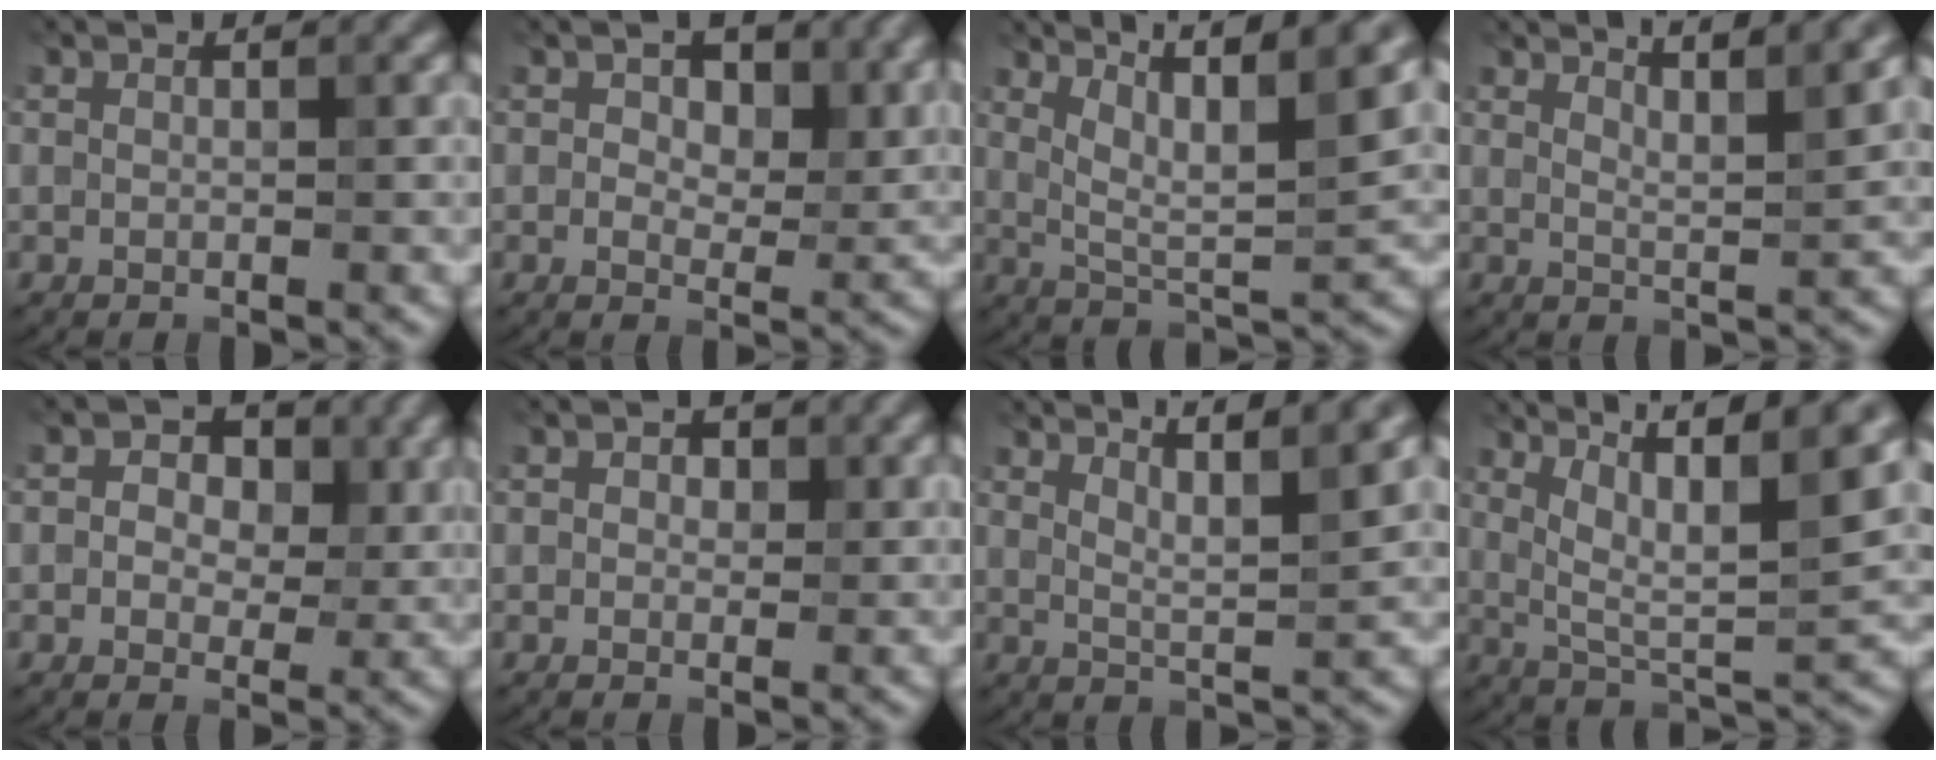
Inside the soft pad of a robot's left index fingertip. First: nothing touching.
{"total": 4.3, "force": [1.5, 2.6, 3.1], "torque": [-0.040, -0.008, 0.020]}
{"total": 9.0, "force": [5.4, 2.0, 6.9], "torque": [-0.111, 0.011, 0.091]}
{"total": 4.5, "force": [3.4, 0.9, 2.8], "torque": [-0.029, 0.012, 0.037]}
{"total": 5.3, "force": [1.6, 3.6, 3.6], "torque": [-0.040, -0.003, 0.010]}
{"total": 1.6, "force": [0.5, 1.2, 0.9], "torque": [-0.007, -0.002, 0.004]}
{"total": 5.0, "force": [3.4, 0.8, 3.5], "torque": [-0.052, 0.007, 0.046]}
{"total": 9.7, "force": [5.2, 2.4, 7.9], "torque": [-0.122, 0.012, 0.089]}